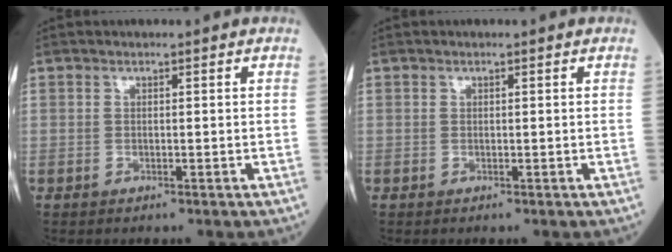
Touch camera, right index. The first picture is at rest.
{"total": 0.0}